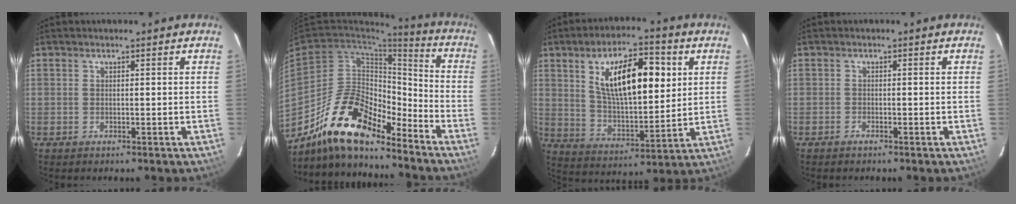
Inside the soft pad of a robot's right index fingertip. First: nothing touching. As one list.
[{"total": 17.9, "force": [-14.0, 6.1, 9.4], "torque": [-0.179, 0.010, -0.255]}, {"total": 17.2, "force": [5.8, 6.9, 14.7], "torque": [-0.242, 0.016, 0.107]}, {"total": 0.7, "force": [-0.7, 0.3, 0.1], "torque": [-0.005, 0.002, -0.015]}]